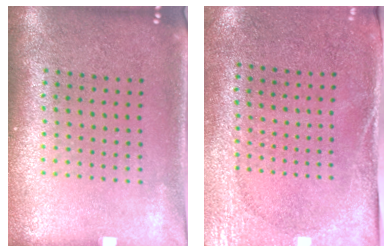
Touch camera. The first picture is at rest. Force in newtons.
{"total": 2.7, "press": 2.2, "slide": 1.6}